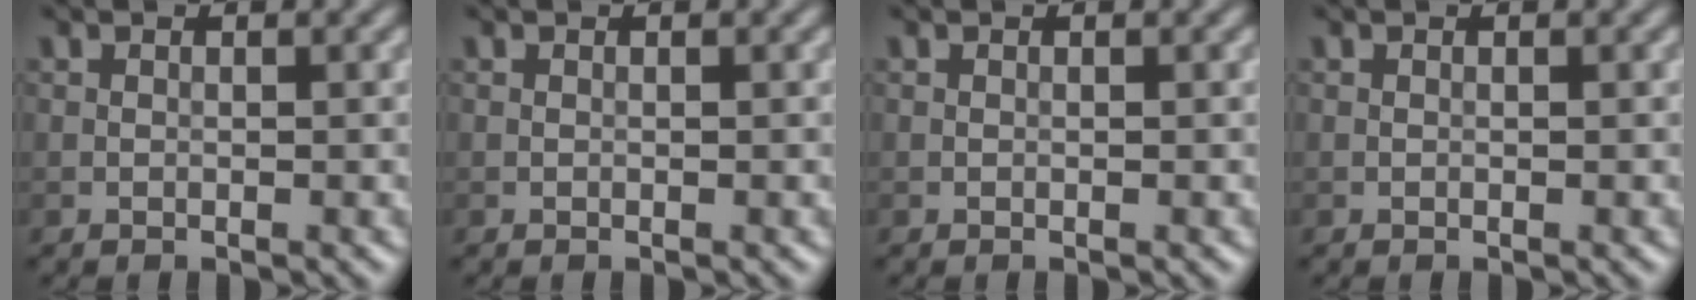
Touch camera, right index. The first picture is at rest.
{"total": 0.0}
{"total": 0.0}
{"total": 0.0}